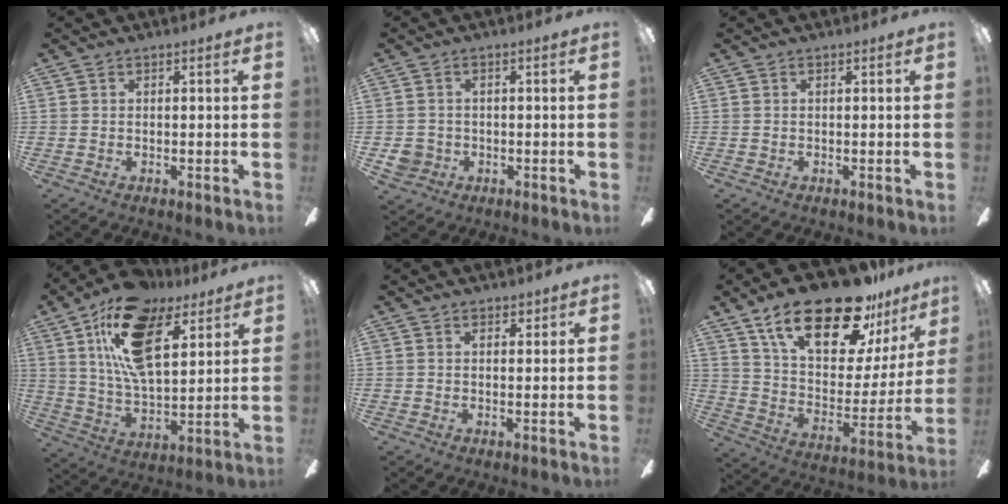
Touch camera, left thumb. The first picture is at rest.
{"total": 4.1, "force": [-0.9, 3.8, 1.0], "torque": [-0.019, 0.006, -0.016]}
{"total": 0.0}
{"total": 21.3, "force": [11.6, 10.2, 14.7], "torque": [-0.271, -0.039, 0.201]}
{"total": 1.7, "force": [1.3, 0.9, 0.6], "torque": [-0.004, -0.001, 0.022]}
{"total": 26.8, "force": [18.1, 10.4, 16.8], "torque": [-0.277, -0.105, 0.308]}